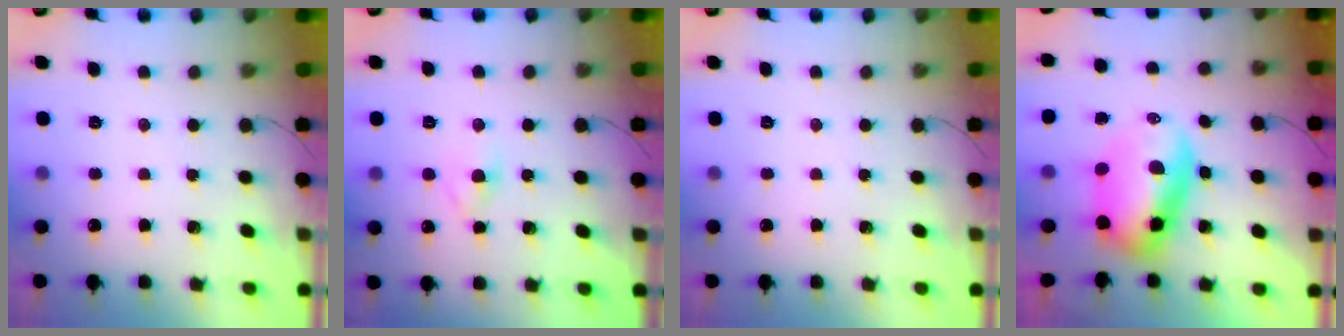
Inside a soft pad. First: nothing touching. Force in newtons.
{"total": 2.8, "press": 2.7, "slide": 0.8}
{"total": 0.0}
{"total": 8.9, "press": 8.6, "slide": 2.4}